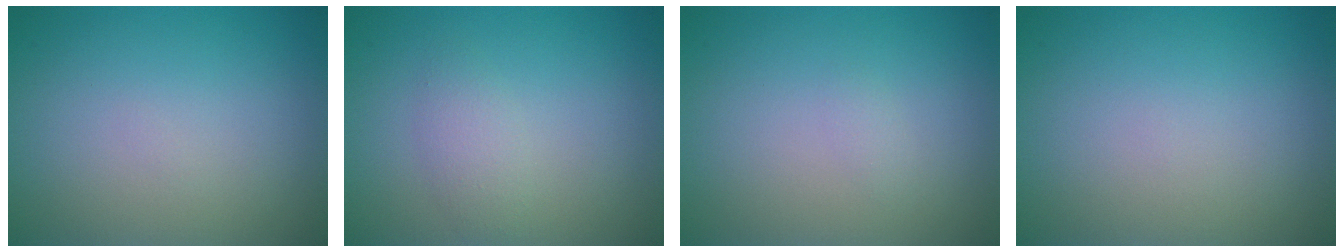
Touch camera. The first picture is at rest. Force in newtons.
{"total": 1.7, "press": 1.7, "slide": 0.0}
{"total": 0.6, "press": 0.6, "slide": 0.0}
{"total": 0.0}